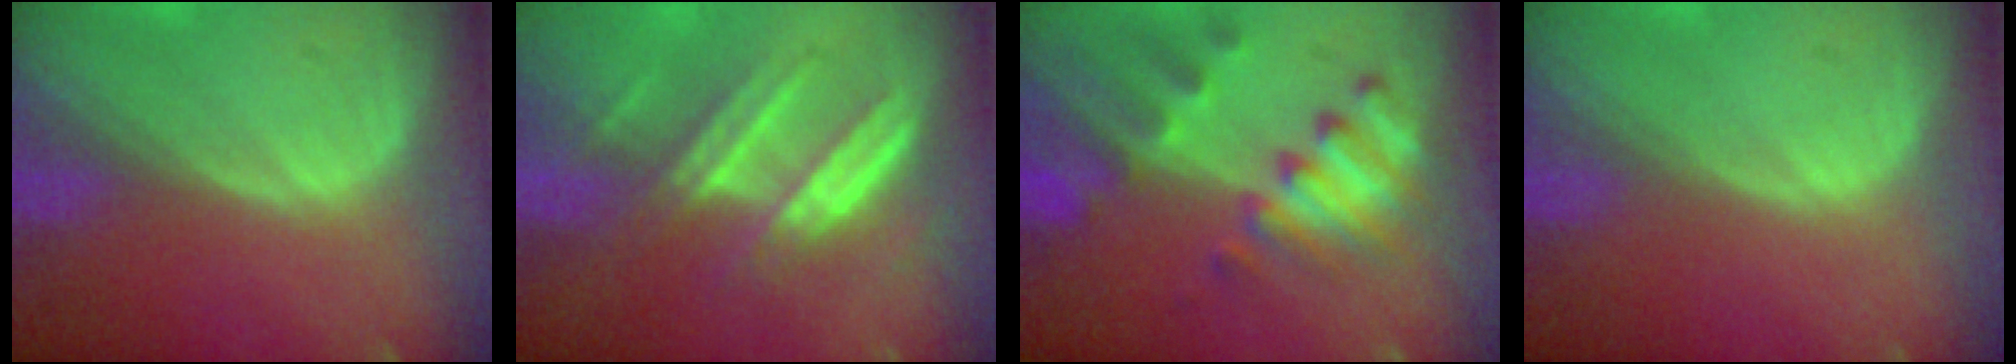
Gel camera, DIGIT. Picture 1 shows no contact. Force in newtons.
{"total": 7.7, "press": 7.0, "slide": 3.1}
{"total": 9.2, "press": 8.4, "slide": 3.9}
{"total": 0.0}